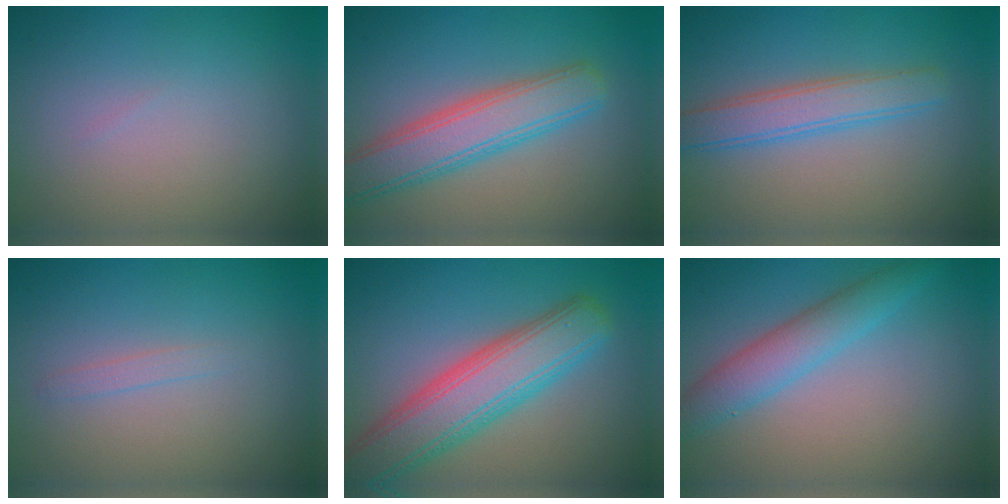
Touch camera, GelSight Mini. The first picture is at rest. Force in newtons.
{"total": 5.5, "press": 5.5, "slide": 0.2}
{"total": 3.6, "press": 3.6, "slide": 0.1}
{"total": 0.8, "press": 0.8, "slide": 0.0}
{"total": 7.8, "press": 7.8, "slide": 0.4}
{"total": 3.8, "press": 3.8, "slide": 0.2}